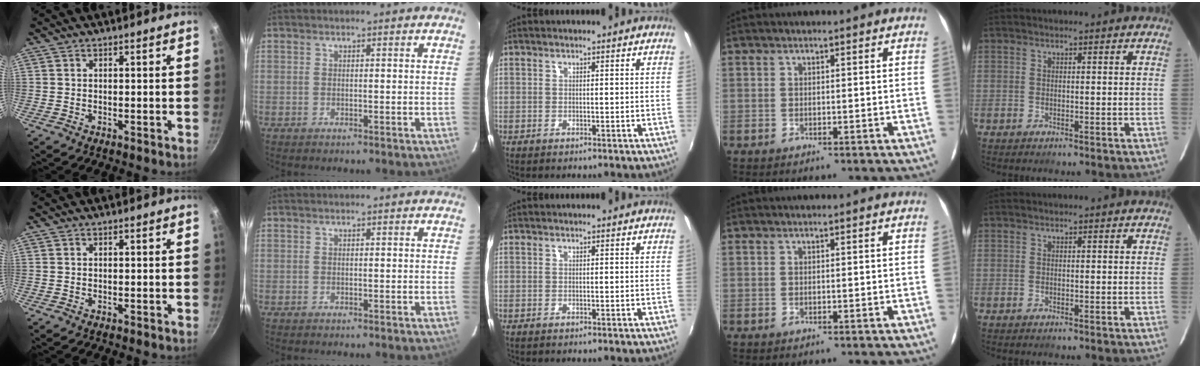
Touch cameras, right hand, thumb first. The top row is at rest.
{}